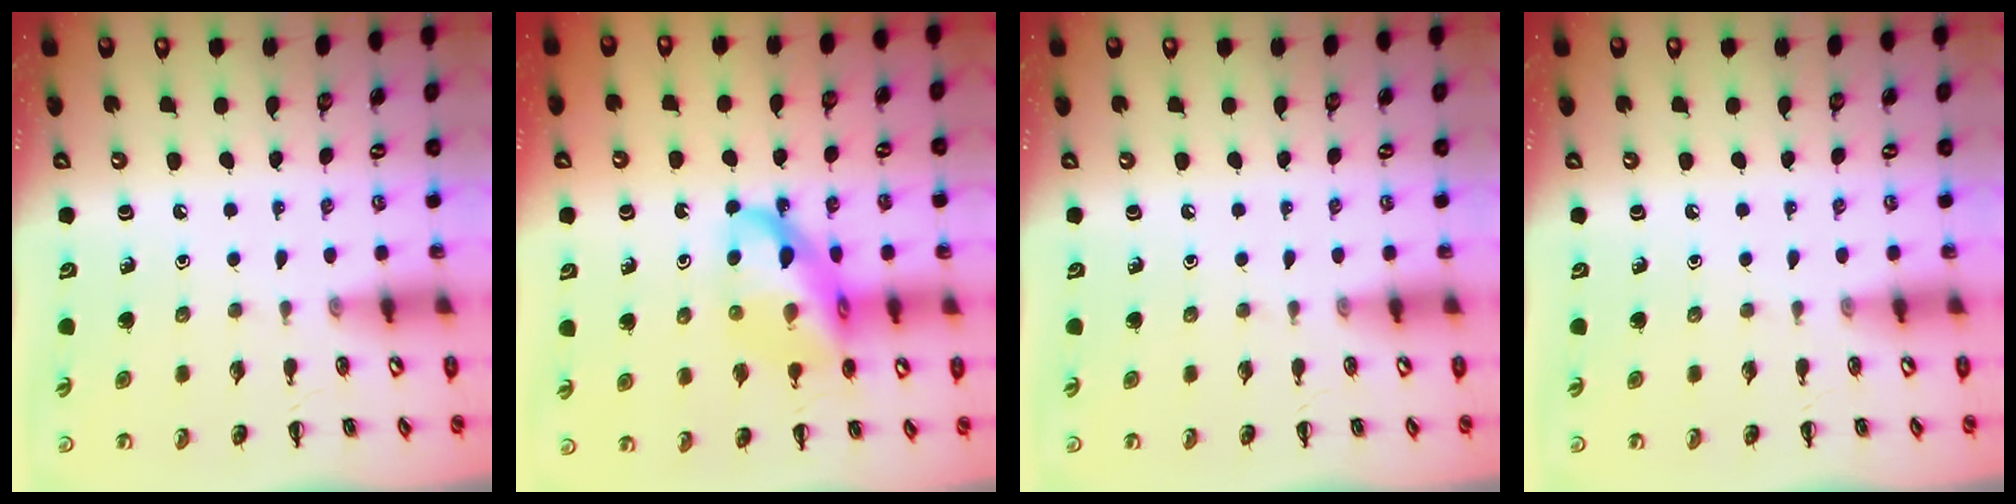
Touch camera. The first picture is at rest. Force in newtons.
{"total": 18.3, "press": 18.0, "slide": 3.6}
{"total": 0.0}
{"total": 0.0}